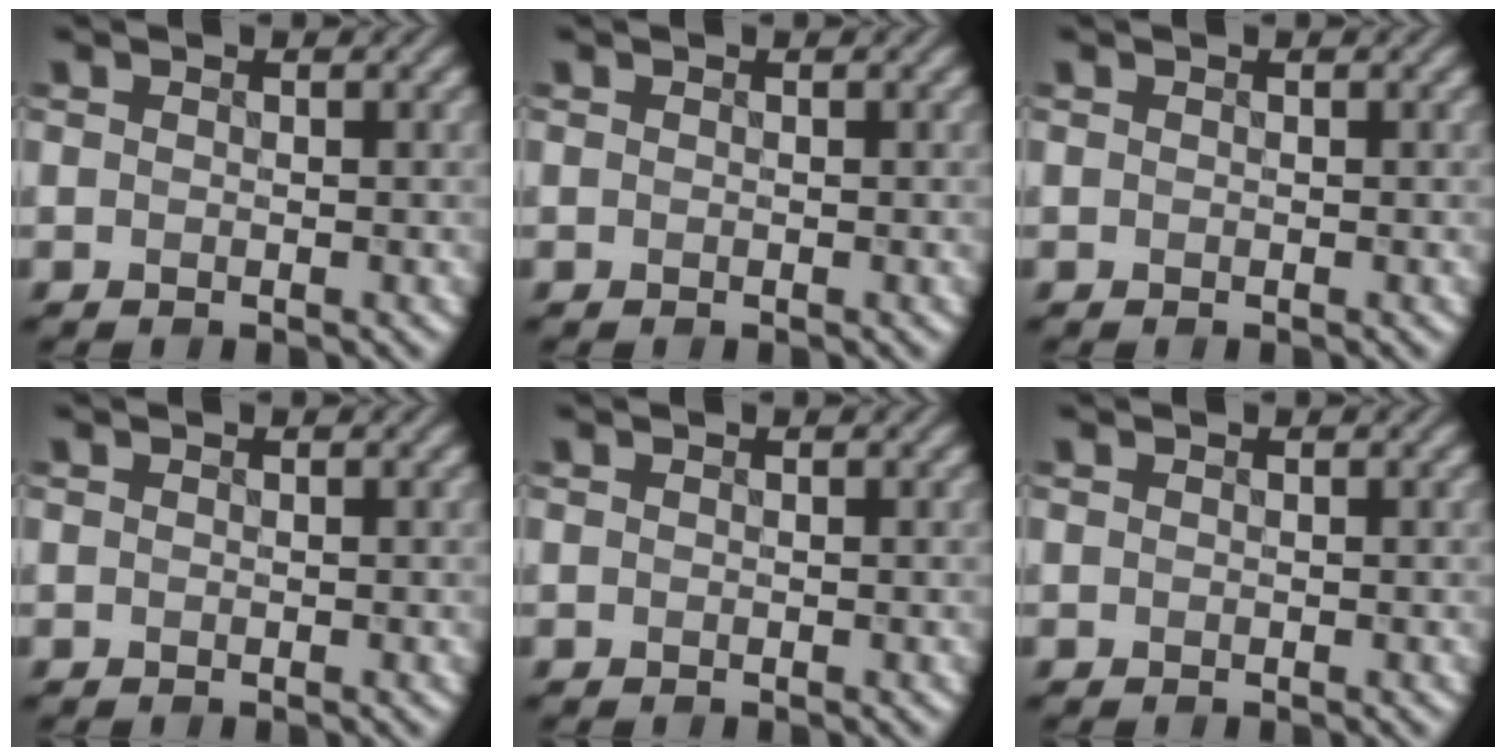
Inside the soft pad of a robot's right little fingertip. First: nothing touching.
{"total": 0.0}
{"total": 0.0}
{"total": 0.0}
{"total": 0.0}
{"total": 0.0}